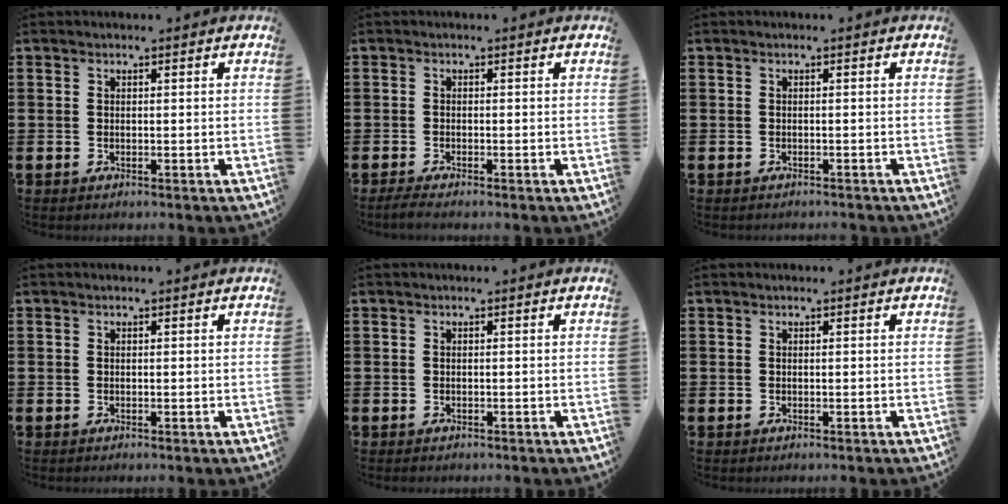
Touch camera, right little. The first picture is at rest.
{"total": 1.2, "force": [-0.9, 0.1, 0.8], "torque": [-0.014, -0.002, -0.016]}
{"total": 0.0}
{"total": 0.0}
{"total": 0.0}
{"total": 0.0}